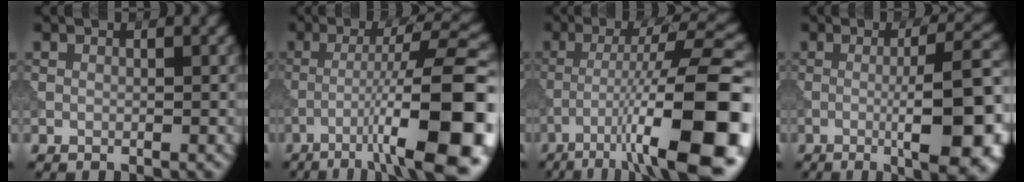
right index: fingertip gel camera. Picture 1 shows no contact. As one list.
[{"total": 13.5, "force": [-5.4, 2.7, 12.1], "torque": [-0.185, 0.007, -0.077]}, {"total": 15.0, "force": [-6.5, 3.3, 13.1], "torque": [-0.208, 0.010, -0.096]}, {"total": 10.9, "force": [-2.7, 2.2, 10.3], "torque": [-0.125, 0.011, -0.040]}]